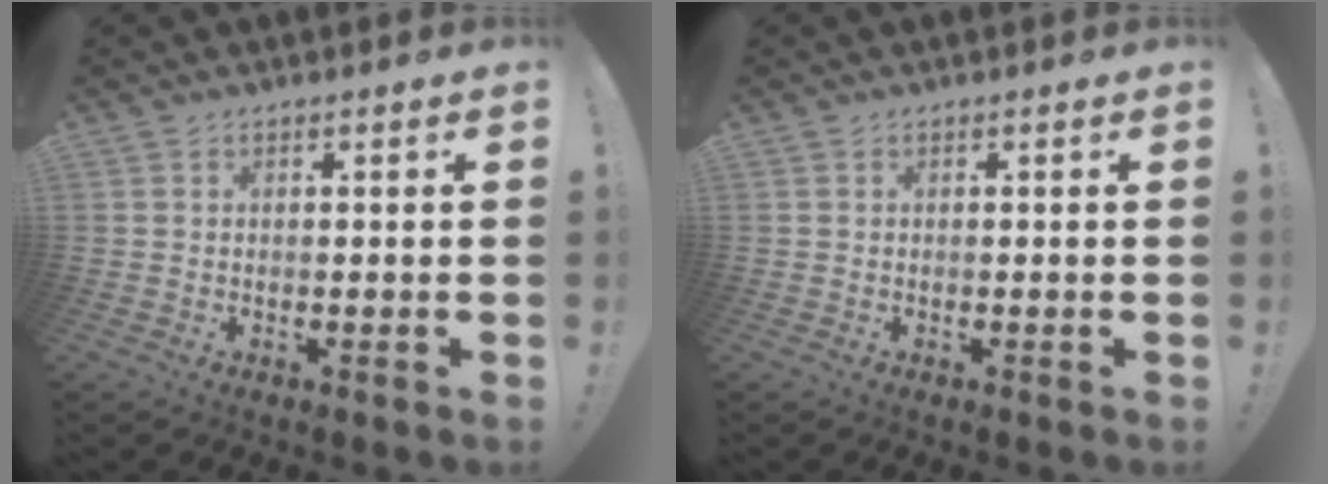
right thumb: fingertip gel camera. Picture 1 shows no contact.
{"total": 0.0}